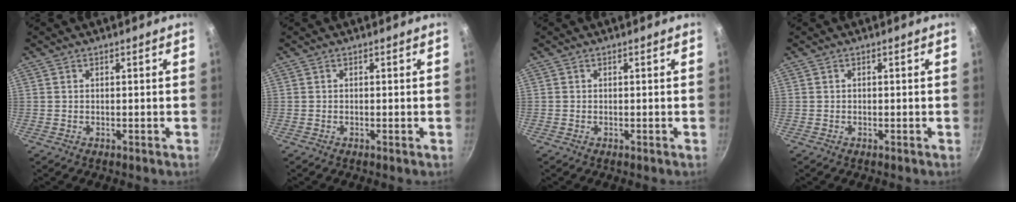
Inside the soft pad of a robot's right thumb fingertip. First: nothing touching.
{"total": 0.0}
{"total": 0.0}
{"total": 0.0}